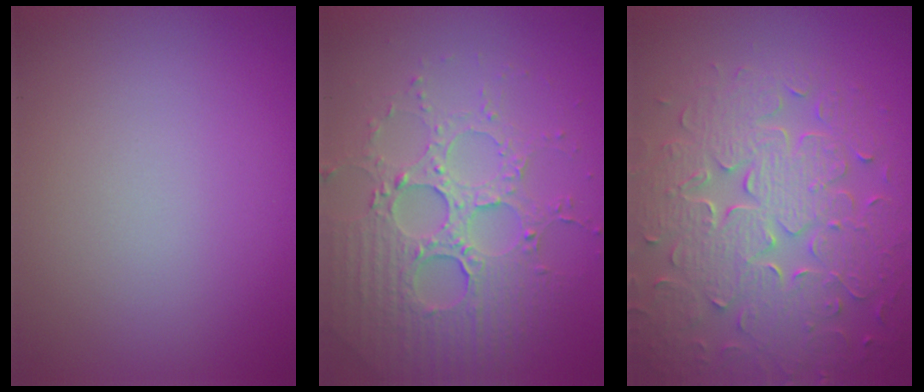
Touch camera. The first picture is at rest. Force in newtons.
{"total": 5.1, "press": 4.6, "slide": 2.3}
{"total": 8.8, "press": 6.1, "slide": 6.3}